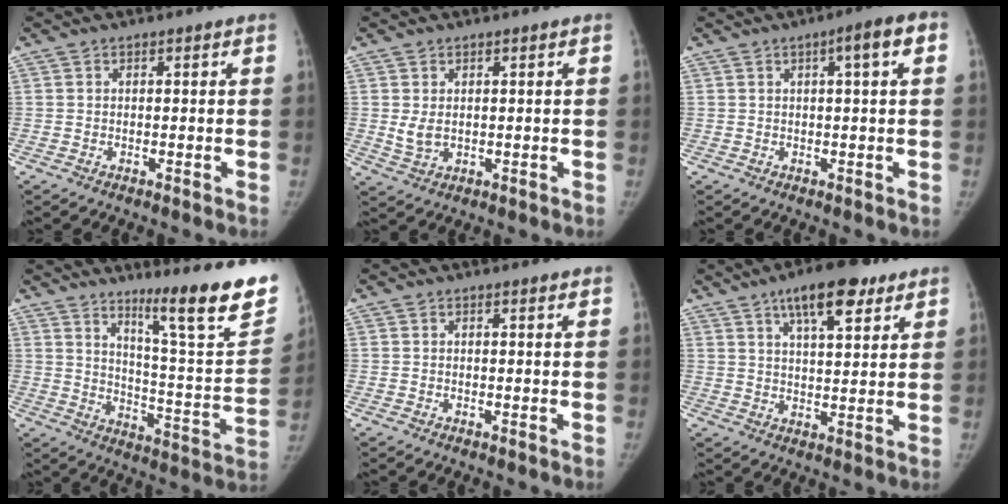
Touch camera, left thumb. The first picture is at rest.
{"total": 3.2, "force": [0.4, 2.2, 2.3], "torque": [-0.040, -0.008, 0.015]}
{"total": 4.9, "force": [1.5, 0.5, 4.7], "torque": [-0.068, 0.011, 0.018]}
{"total": 20.8, "force": [14.6, 2.2, 14.6], "torque": [-0.176, -0.113, 0.219]}
{"total": 0.8, "force": [0.7, 0.0, 0.4], "torque": [-0.006, -0.002, 0.011]}
{"total": 12.1, "force": [7.1, 4.5, 8.7], "torque": [-0.112, -0.025, 0.109]}